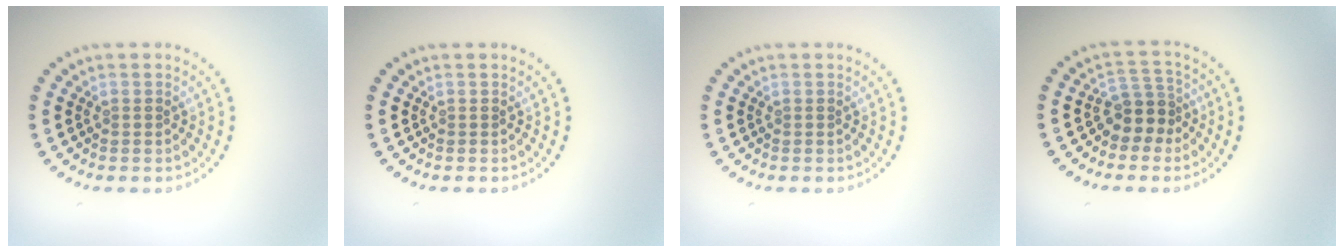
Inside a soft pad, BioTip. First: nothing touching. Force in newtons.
{"total": 0.0}
{"total": 0.0}
{"total": 2.8, "press": 2.3, "slide": 1.6}